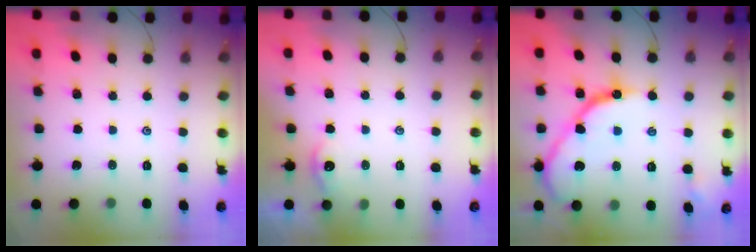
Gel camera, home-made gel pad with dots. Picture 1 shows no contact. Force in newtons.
{"total": 2.7, "press": 2.7, "slide": 0.3}
{"total": 14.1, "press": 14.0, "slide": 0.9}